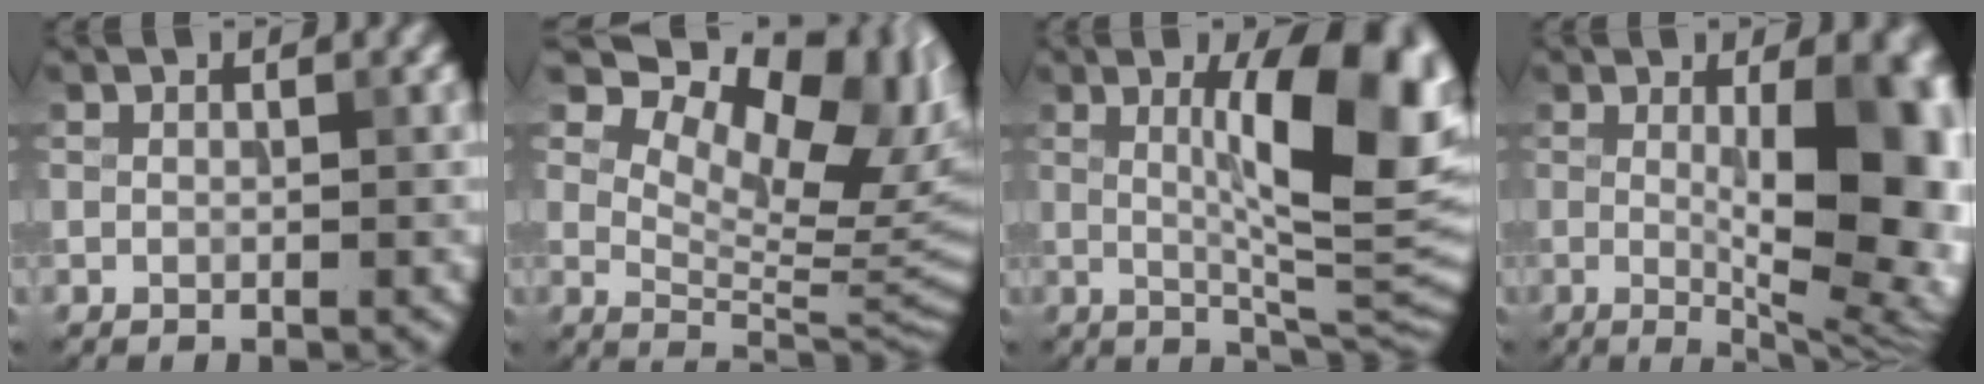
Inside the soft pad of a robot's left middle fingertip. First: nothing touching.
{"total": 13.7, "force": [6.9, 6.5, 9.9], "torque": [-0.134, 0.013, 0.111]}
{"total": 12.0, "force": [2.3, 2.9, 11.4], "torque": [-0.146, 0.002, 0.041]}
{"total": 14.2, "force": [0.6, 4.8, 13.4], "torque": [-0.128, 0.005, 0.010]}